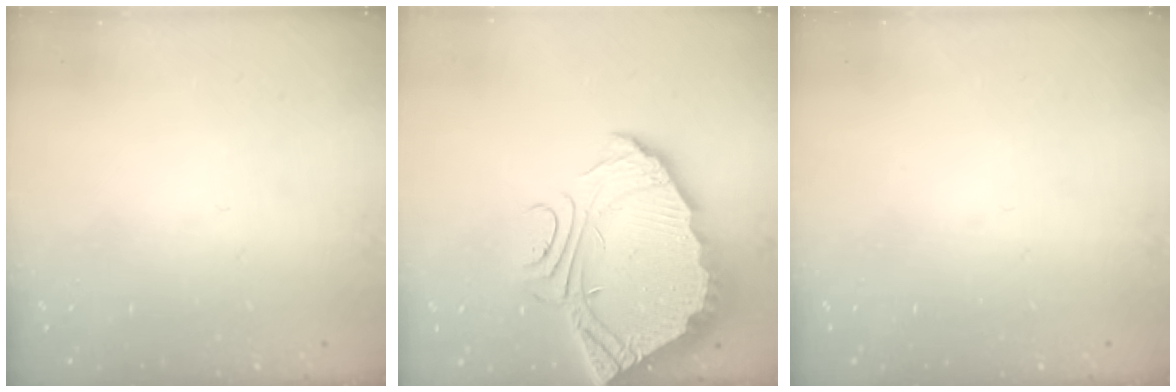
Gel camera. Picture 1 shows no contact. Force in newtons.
{"total": 9.5, "press": 9.5, "slide": 0.8}
{"total": 0.0}